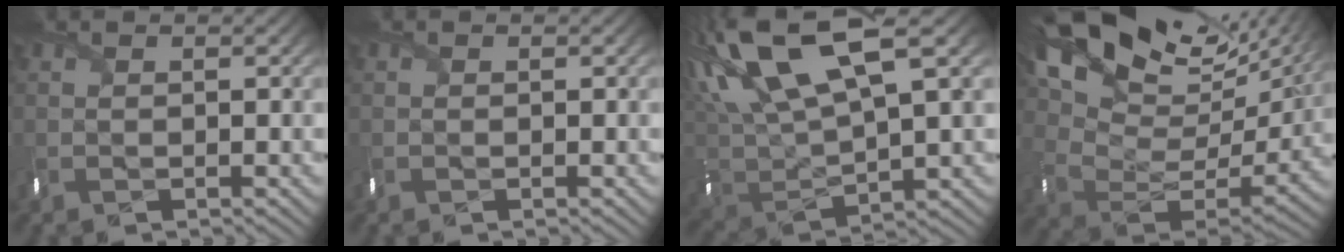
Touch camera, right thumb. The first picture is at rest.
{"total": 0.0}
{"total": 16.2, "force": [7.5, 5.4, 13.3], "torque": [-0.305, 0.025, 0.138]}
{"total": 19.4, "force": [12.7, 9.4, 11.4], "torque": [-0.215, 0.010, 0.224]}